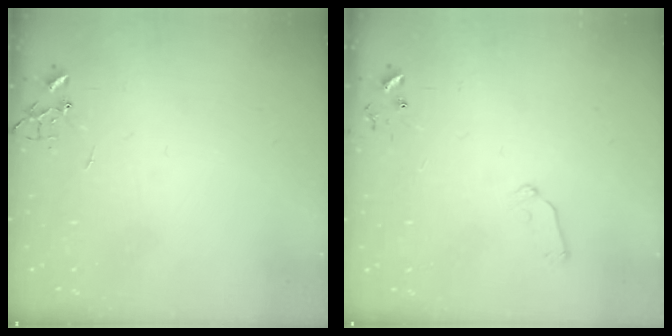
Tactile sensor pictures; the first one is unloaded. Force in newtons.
{"total": 6.5, "press": 6.4, "slide": 1.0}